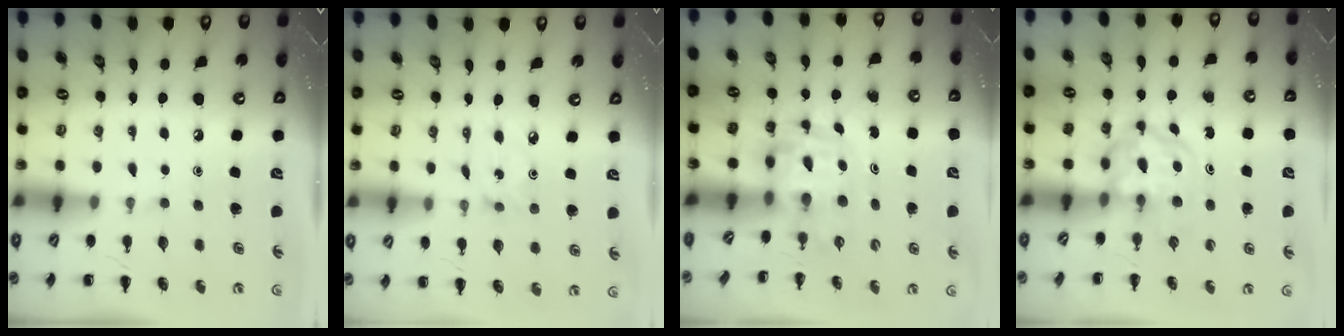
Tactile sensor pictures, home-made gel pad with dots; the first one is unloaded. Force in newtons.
{"total": 1.5, "press": 1.4, "slide": 0.5}
{"total": 3.6, "press": 3.5, "slide": 0.6}
{"total": 3.9, "press": 3.9, "slide": 0.5}